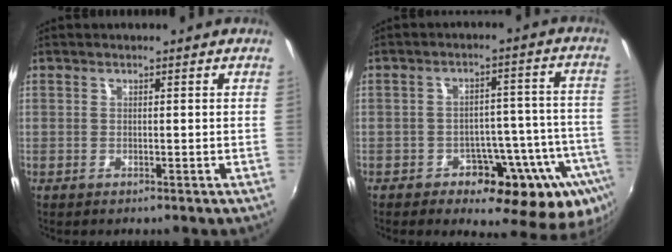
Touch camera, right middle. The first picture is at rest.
{"total": 15.1, "force": [-8.7, 8.6, 8.9], "torque": [-0.102, 0.008, -0.108]}